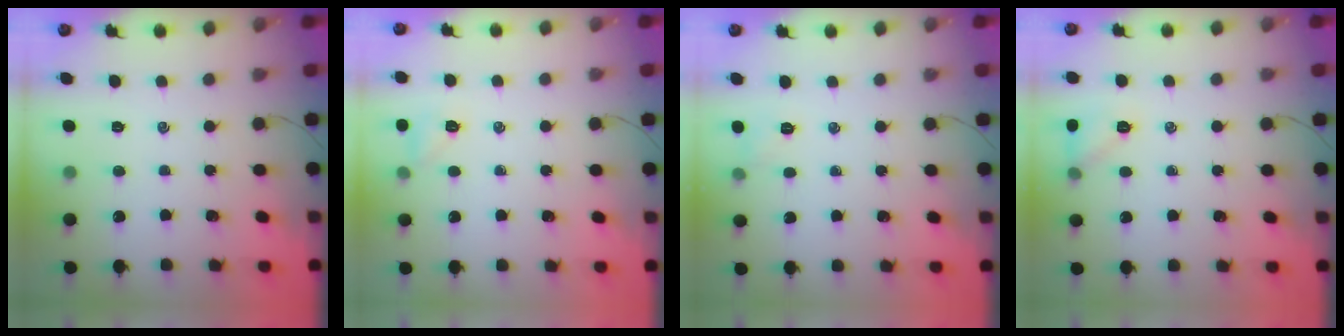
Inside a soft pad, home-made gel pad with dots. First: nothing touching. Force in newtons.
{"total": 5.3, "press": 5.1, "slide": 1.3}
{"total": 4.0, "press": 3.8, "slide": 1.3}
{"total": 7.2, "press": 7.1, "slide": 1.4}